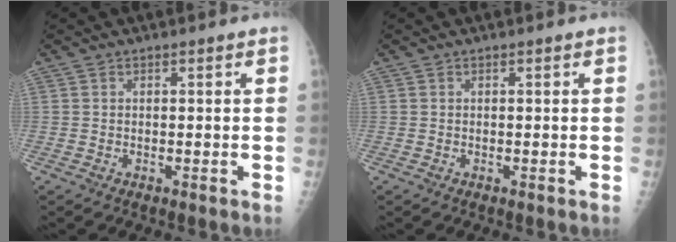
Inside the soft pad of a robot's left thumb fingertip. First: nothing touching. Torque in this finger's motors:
{"motor_torque": [0.04, 0.05, 0.01, -0.01, 0.00]}